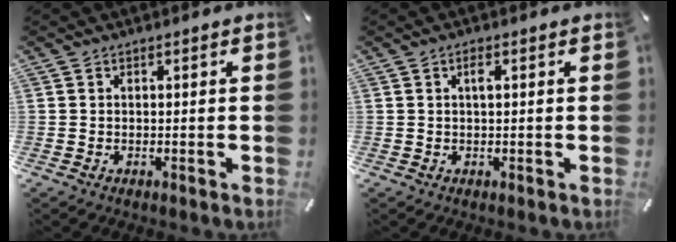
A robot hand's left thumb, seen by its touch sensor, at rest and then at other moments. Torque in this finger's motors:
{"motor_torque": [0.36, 0.69, 0.05, -0.54, 0.10]}